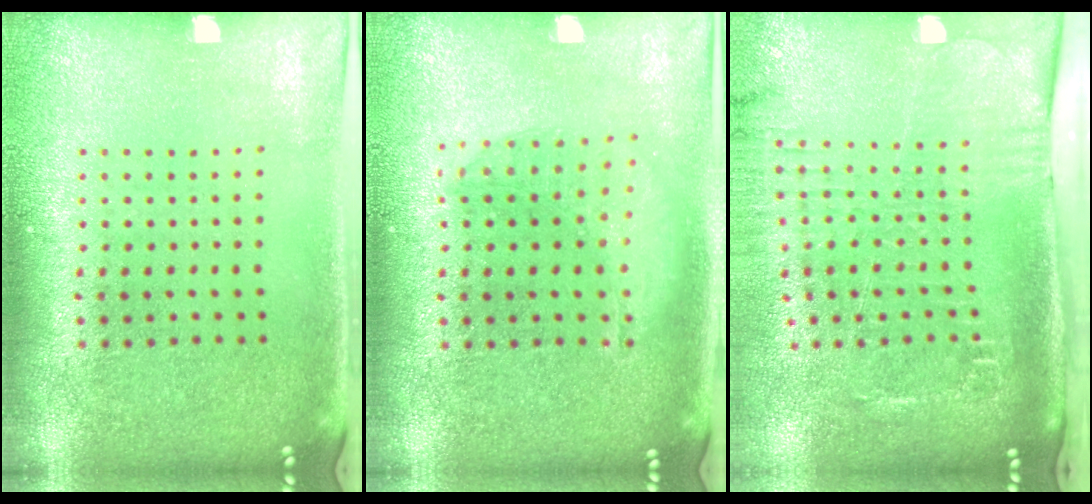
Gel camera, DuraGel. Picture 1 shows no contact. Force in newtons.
{"total": 1.4, "press": 1.3, "slide": 0.5}
{"total": 2.6, "press": 2.1, "slide": 1.6}